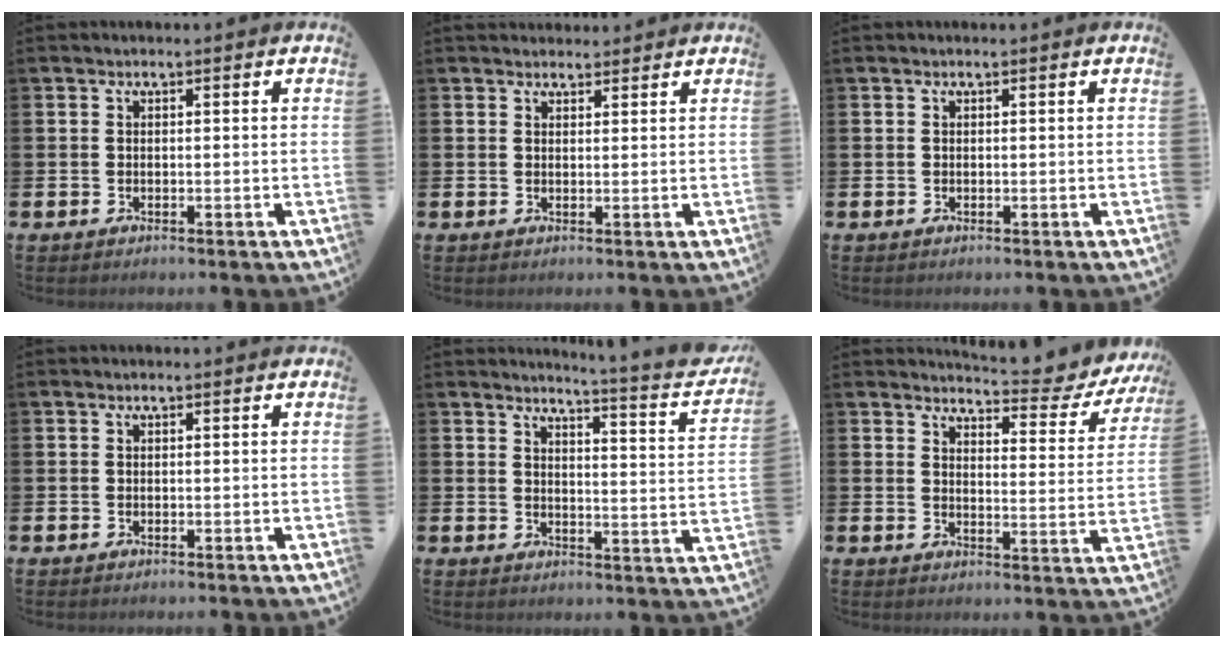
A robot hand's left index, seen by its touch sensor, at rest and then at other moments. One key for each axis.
{"total": 2.0, "fx": 1.9, "fy": 0.7, "fz": 0.0, "tx": 0.004, "ty": -0.005, "tz": 0.033}
{"total": 0.0}
{"total": 0.0}
{"total": 4.4, "fx": 4.1, "fy": -0.3, "fz": 1.5, "tx": -0.026, "ty": -0.044, "tz": 0.059}
{"total": 4.9, "fx": 4.7, "fy": 0.8, "fz": 1.1, "tx": -0.024, "ty": -0.041, "tz": 0.075}